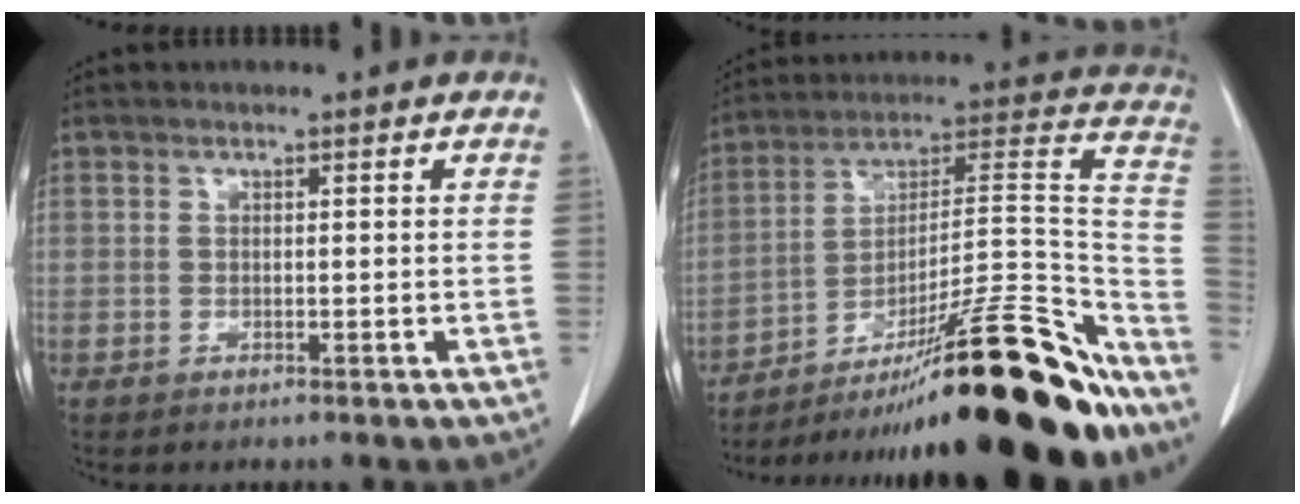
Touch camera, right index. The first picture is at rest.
{"total": 33.5, "force": [-24.9, 4.8, 21.9], "torque": [-0.236, -0.003, -0.372]}